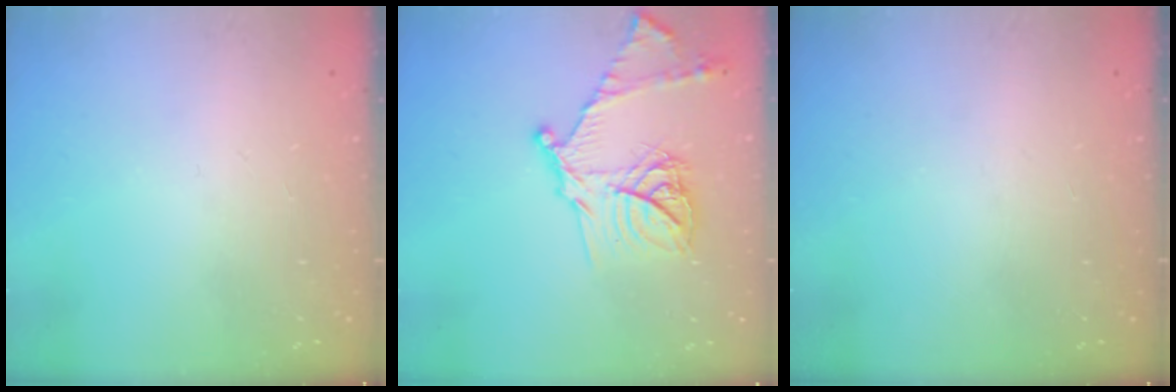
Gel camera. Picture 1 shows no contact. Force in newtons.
{"total": 18.3, "press": 18.2, "slide": 1.7}
{"total": 0.0}